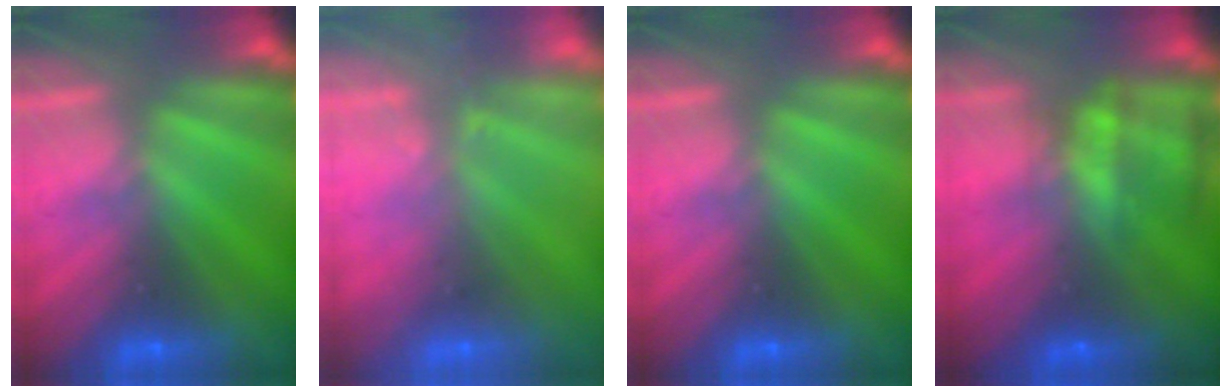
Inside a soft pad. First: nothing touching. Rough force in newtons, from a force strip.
{"total": 2.3}
{"total": 0.0}
{"total": 5.8}